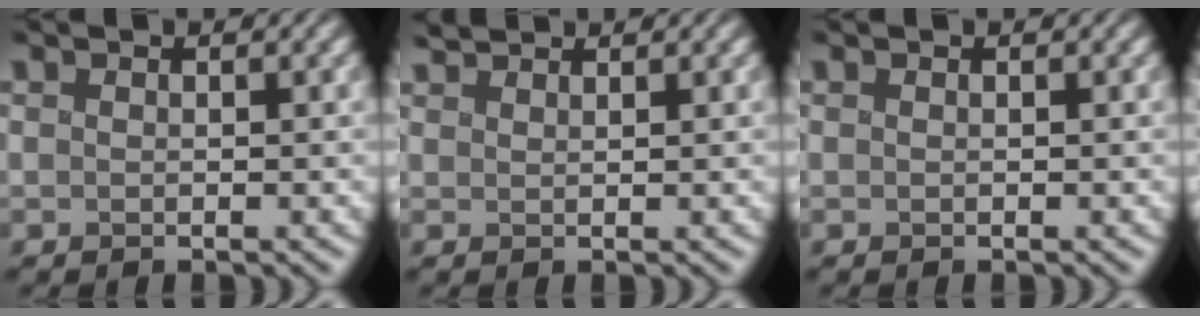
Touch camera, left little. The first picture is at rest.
{"total": 2.0, "force": [1.9, 0.3, 0.5], "torque": [-0.007, 0.010, 0.027]}
{"total": 0.0}